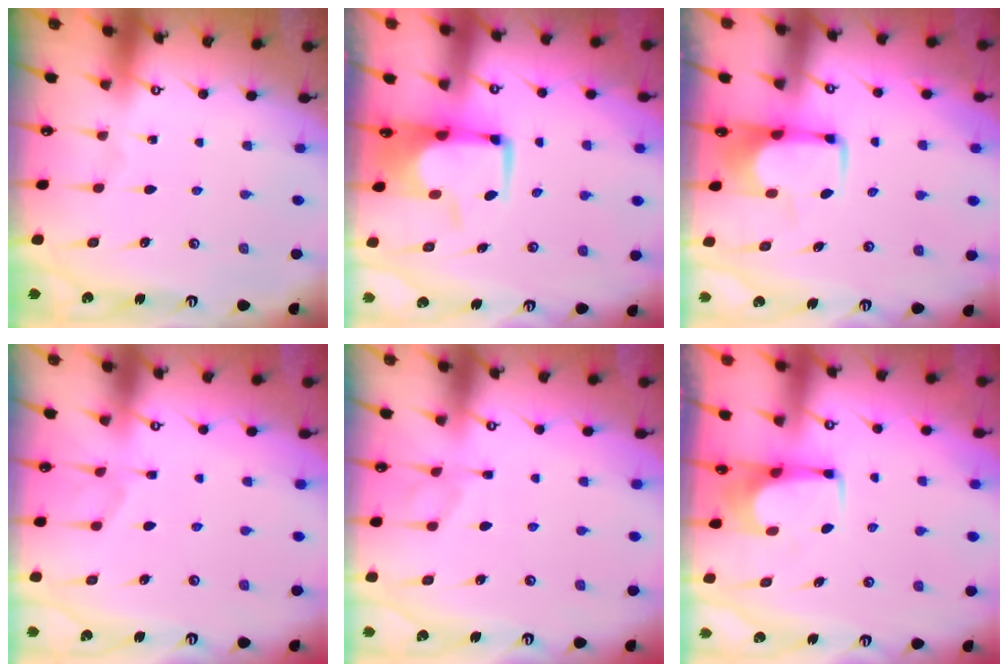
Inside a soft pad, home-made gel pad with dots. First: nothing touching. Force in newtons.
{"total": 1.0, "press": 0.2, "slide": 1.0}
{"total": 2.0, "press": 1.9, "slide": 0.4}
{"total": 2.3, "press": 2.0, "slide": 1.2}
{"total": 1.6, "press": 1.0, "slide": 1.2}
{"total": 3.9, "press": 3.9, "slide": 0.6}